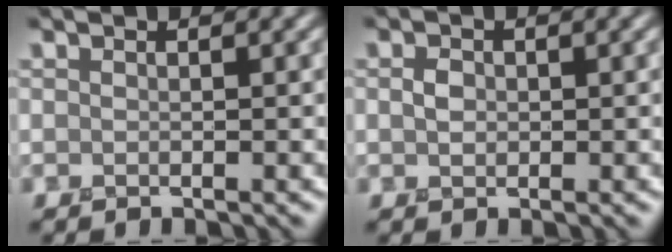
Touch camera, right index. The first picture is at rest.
{"total": 1.1, "force": [-0.1, 1.0, 0.6], "torque": [-0.012, 0.000, -0.007]}